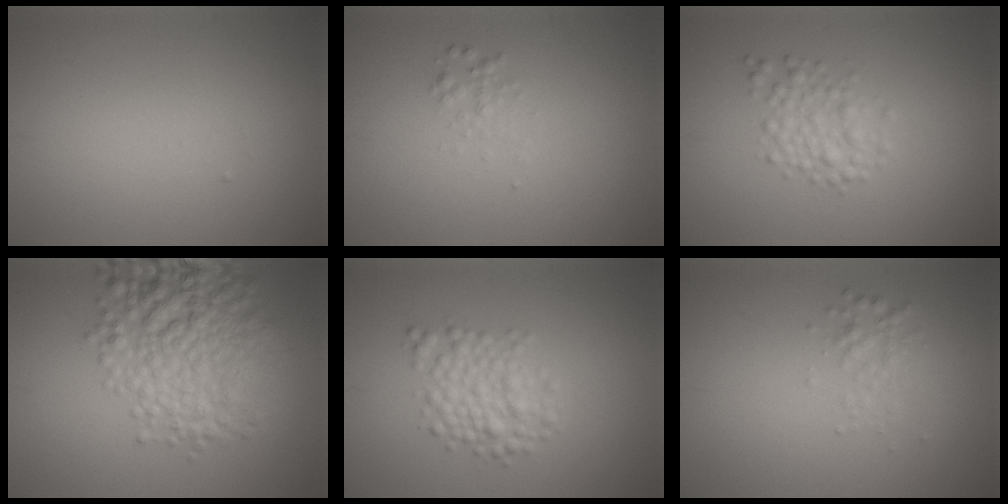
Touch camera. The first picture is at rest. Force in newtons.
{"total": 1.0, "press": 1.0, "slide": 0.0}
{"total": 2.6, "press": 2.6, "slide": 0.1}
{"total": 7.5, "press": 7.5, "slide": 0.2}
{"total": 3.2, "press": 3.2, "slide": 0.1}
{"total": 1.7, "press": 1.7, "slide": 0.1}